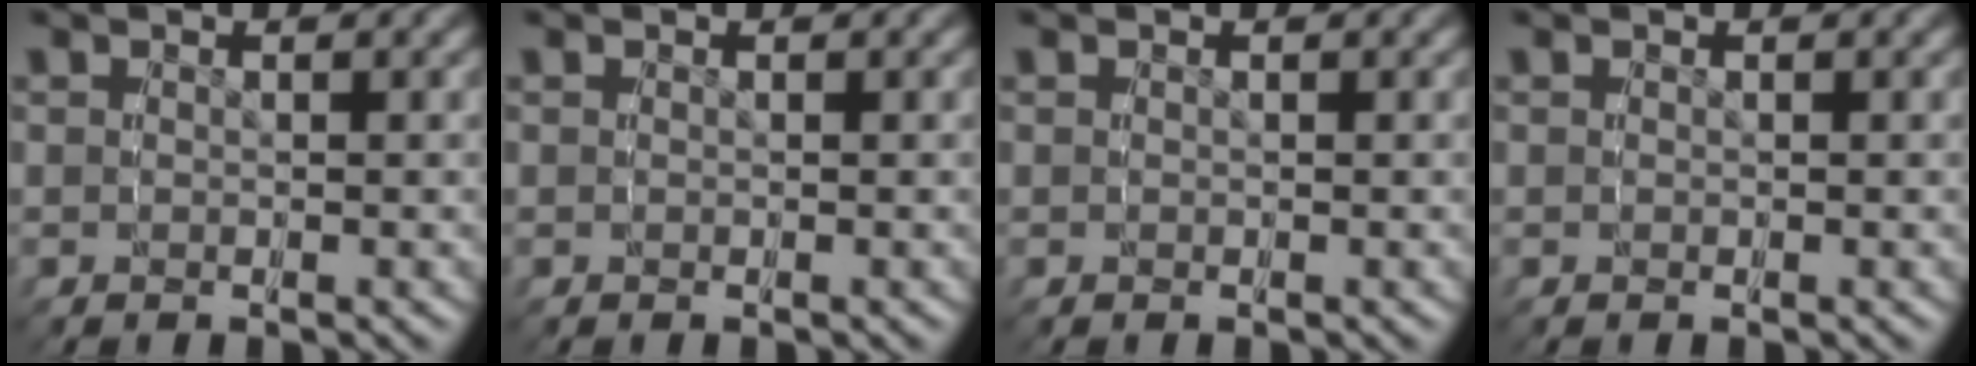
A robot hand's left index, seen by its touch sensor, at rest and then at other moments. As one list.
[{"total": 0.0}, {"total": 0.0}, {"total": 0.0}]